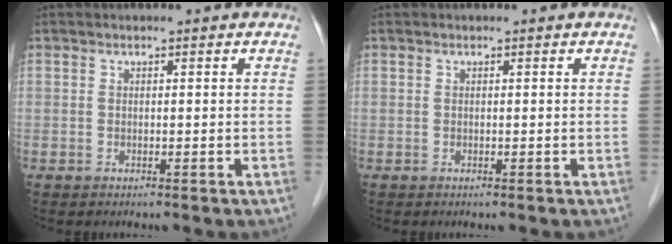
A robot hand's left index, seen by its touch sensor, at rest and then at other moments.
{"total": 0.0}